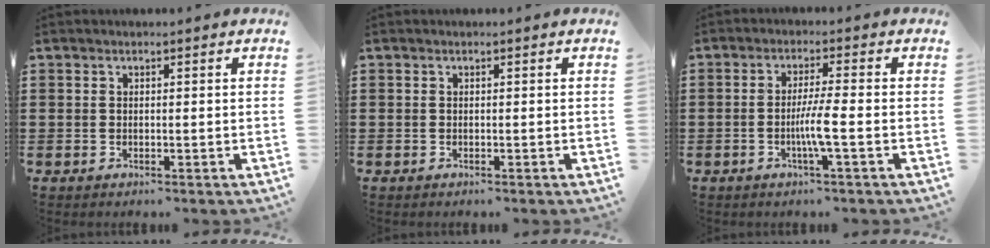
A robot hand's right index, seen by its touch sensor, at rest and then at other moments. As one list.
[{"total": 0.0}, {"total": 4.6, "force": [-1.3, -0.3, 4.4], "torque": [-0.085, -0.011, -0.028]}]